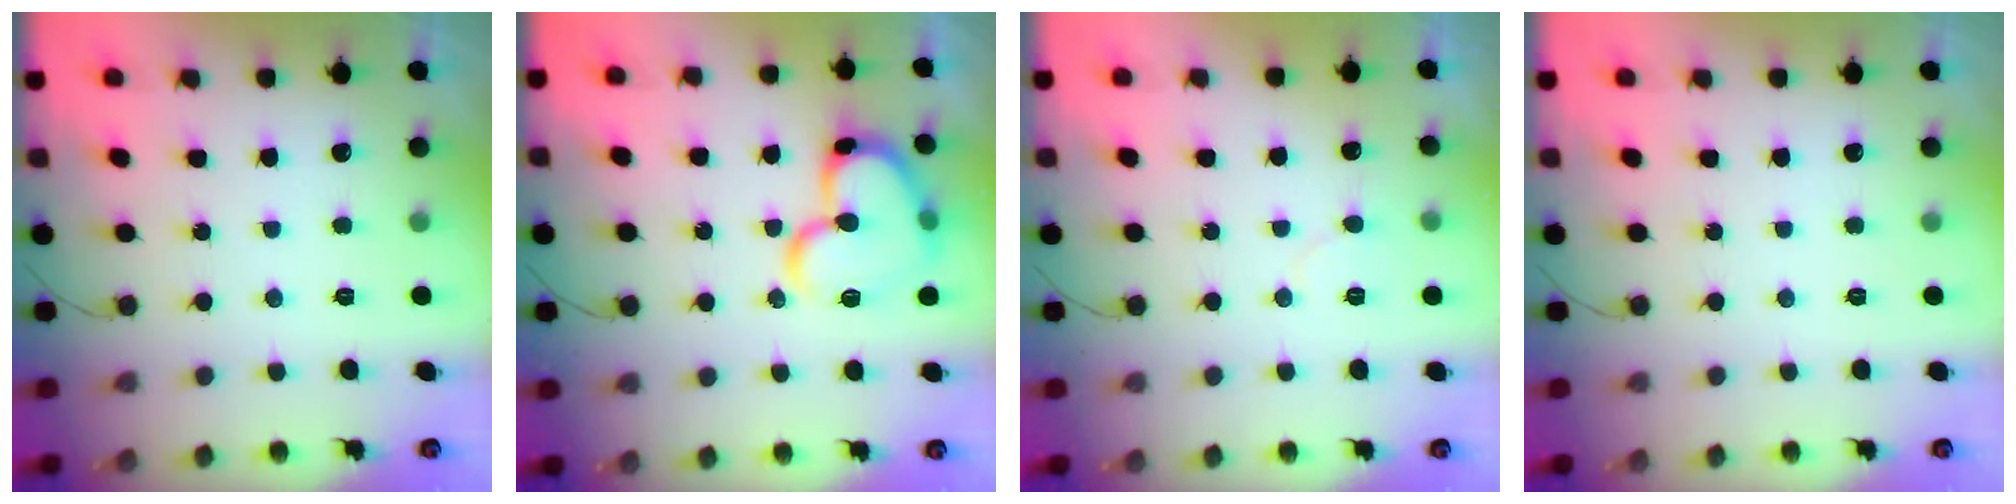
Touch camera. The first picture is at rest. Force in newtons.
{"total": 19.0, "press": 18.9, "slide": 1.8}
{"total": 3.5, "press": 3.4, "slide": 0.3}
{"total": 0.0}